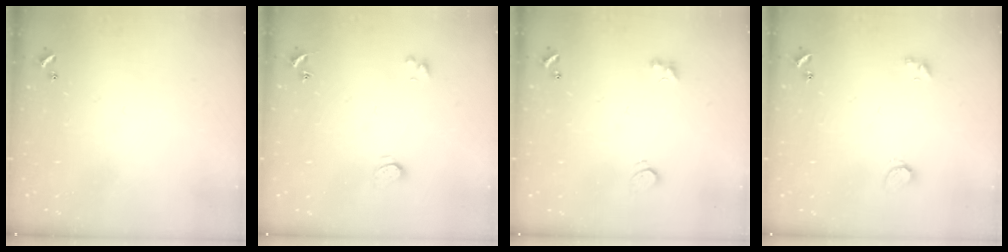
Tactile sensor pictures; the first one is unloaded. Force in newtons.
{"total": 1.5, "press": 1.4, "slide": 0.4}
{"total": 3.4, "press": 3.2, "slide": 1.1}
{"total": 2.4, "press": 2.4, "slide": 0.5}